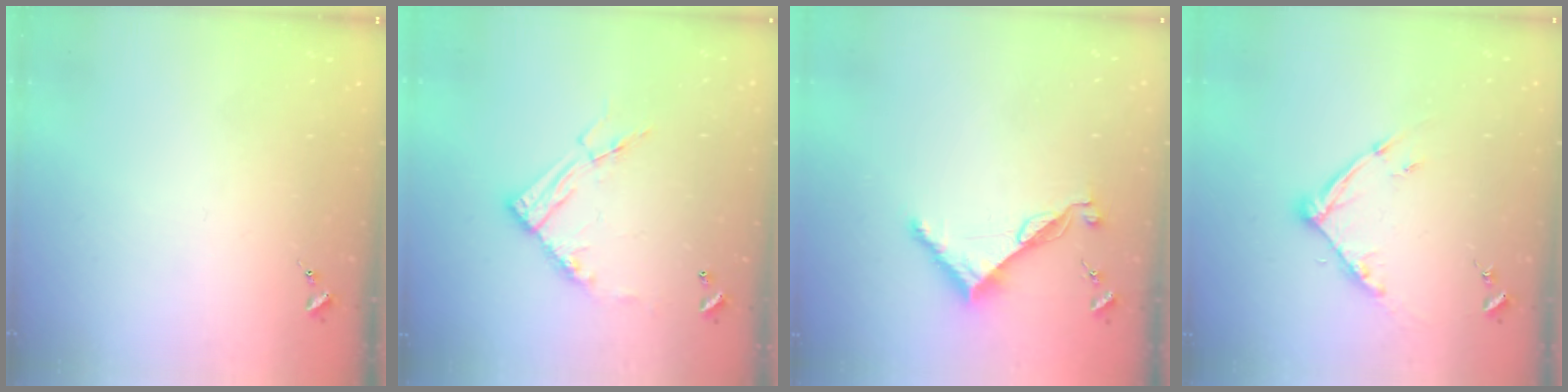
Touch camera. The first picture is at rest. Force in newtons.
{"total": 13.1, "press": 13.0, "slide": 1.2}
{"total": 9.0, "press": 9.0, "slide": 0.6}
{"total": 10.3, "press": 10.2, "slide": 0.9}